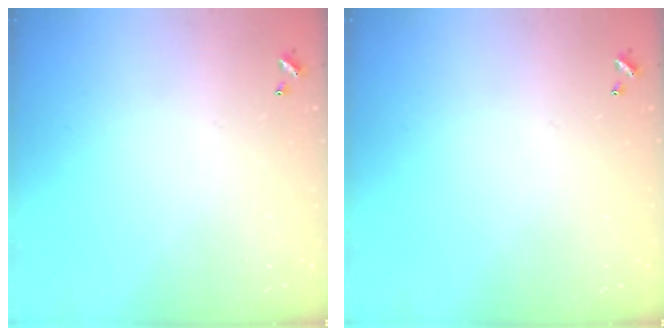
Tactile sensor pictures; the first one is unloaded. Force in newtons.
{"total": 0.0}